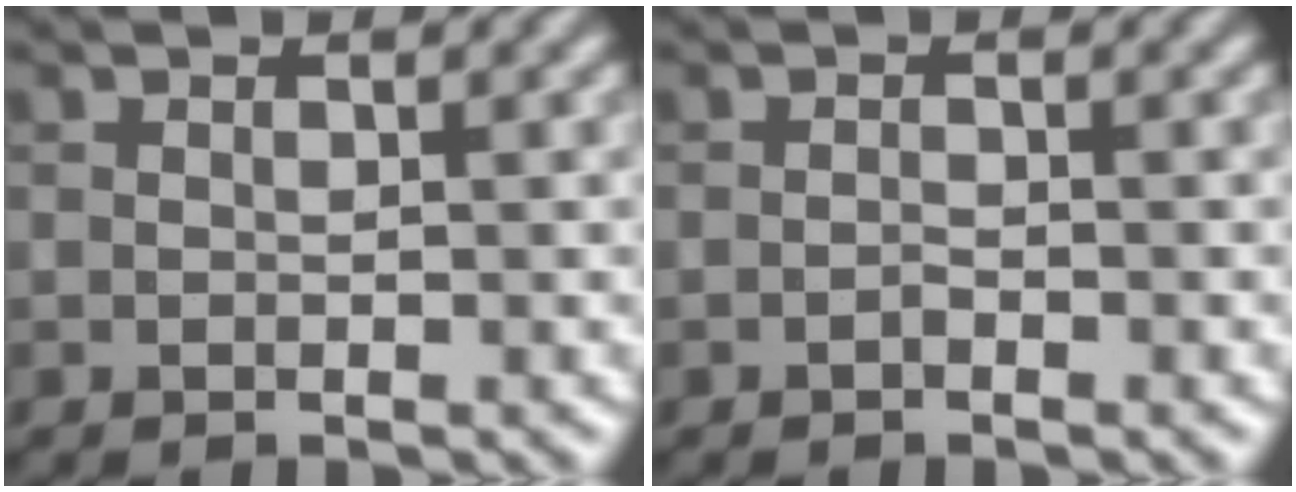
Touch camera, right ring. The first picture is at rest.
{"total": 0.6, "force": [-0.4, 0.2, 0.4], "torque": [-0.007, 0.001, -0.008]}